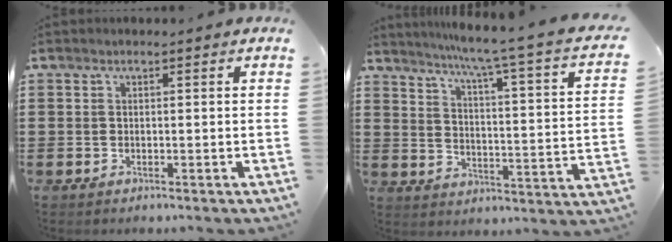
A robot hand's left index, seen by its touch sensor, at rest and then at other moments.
{"total": 5.3, "force": [3.8, -1.3, 3.5], "torque": [-0.082, -0.046, 0.050]}